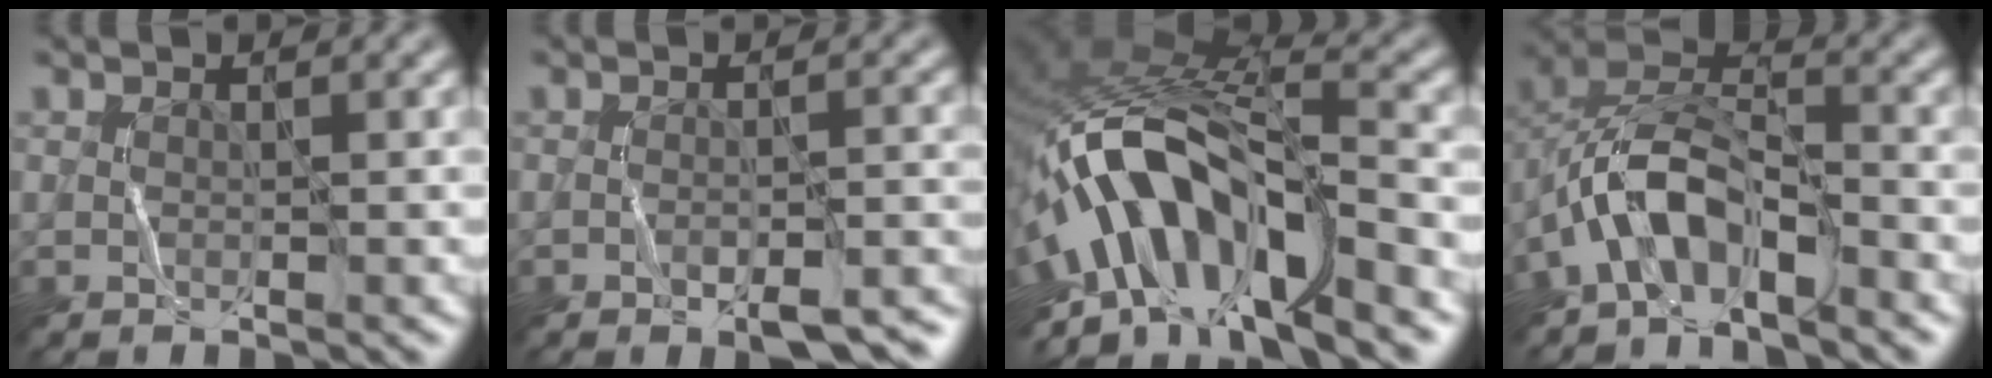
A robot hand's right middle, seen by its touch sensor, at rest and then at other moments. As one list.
[{"total": 4.1, "force": [-2.9, 1.2, 2.7], "torque": [-0.040, 0.006, -0.036]}, {"total": 10.8, "force": [-5.4, 4.4, 8.3], "torque": [-0.133, 0.032, -0.102]}, {"total": 6.3, "force": [-3.7, 2.7, 4.3], "torque": [-0.082, 0.020, -0.080]}]